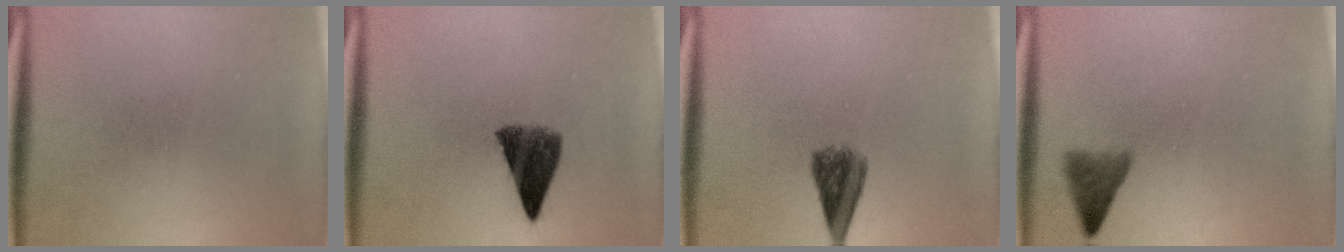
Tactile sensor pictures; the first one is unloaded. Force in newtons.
{"total": 6.7}
{"total": 4.5}
{"total": 2.6}